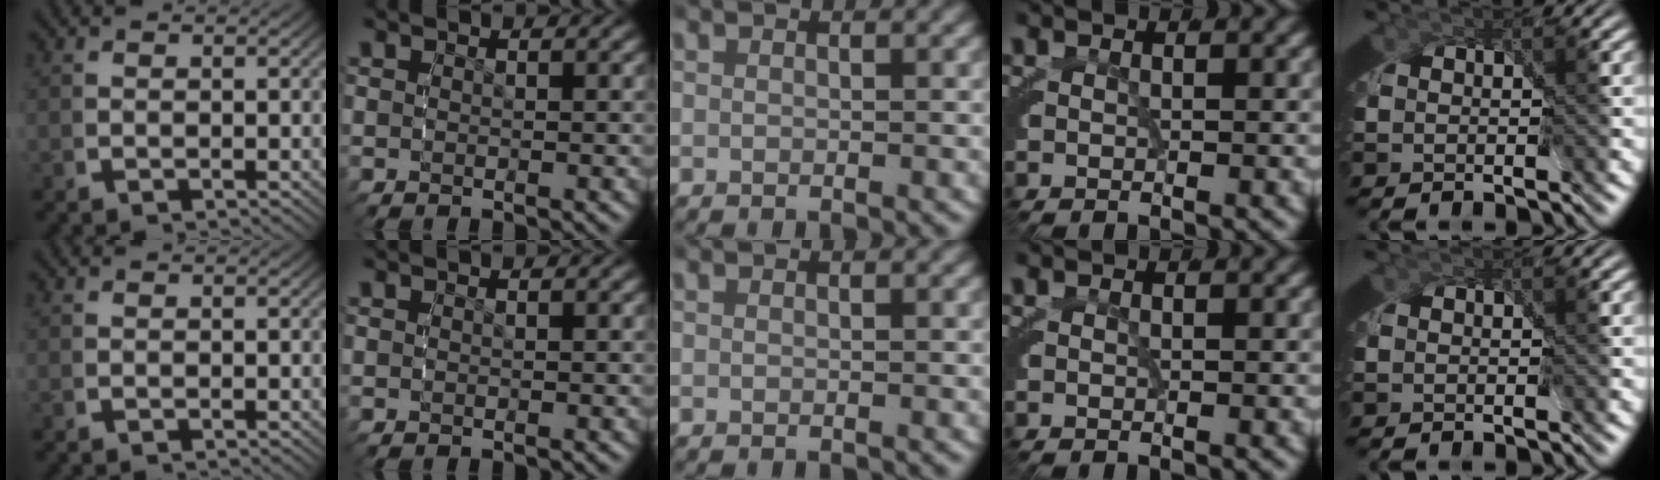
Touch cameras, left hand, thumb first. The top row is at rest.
{}